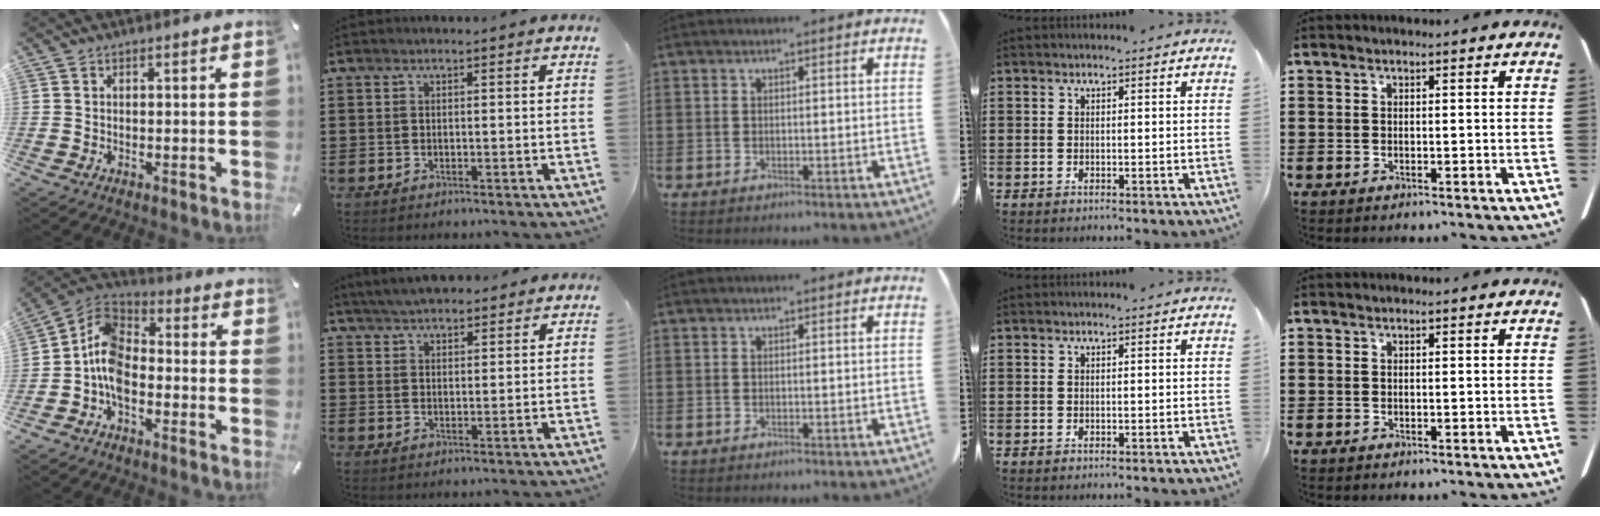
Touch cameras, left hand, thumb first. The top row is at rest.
{"thumb": {"total": 10.4, "force": [-4.6, 6.6, 6.6], "torque": [-0.153, 0.010, -0.094]}, "index": {"total": 4.5, "force": [4.2, 0.9, 1.1], "torque": [-0.033, -0.005, 0.080]}}